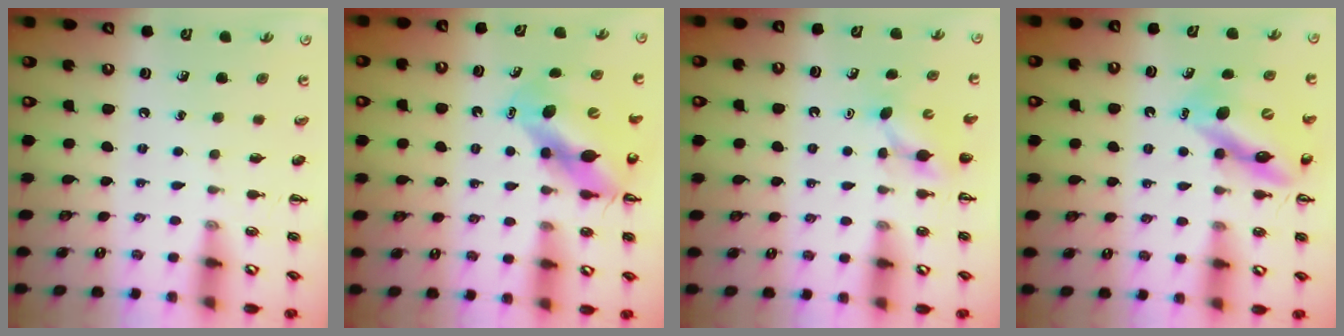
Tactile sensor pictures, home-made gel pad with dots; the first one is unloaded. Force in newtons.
{"total": 10.0, "press": 9.6, "slide": 2.7}
{"total": 4.0, "press": 3.8, "slide": 1.0}
{"total": 11.4, "press": 10.9, "slide": 3.3}